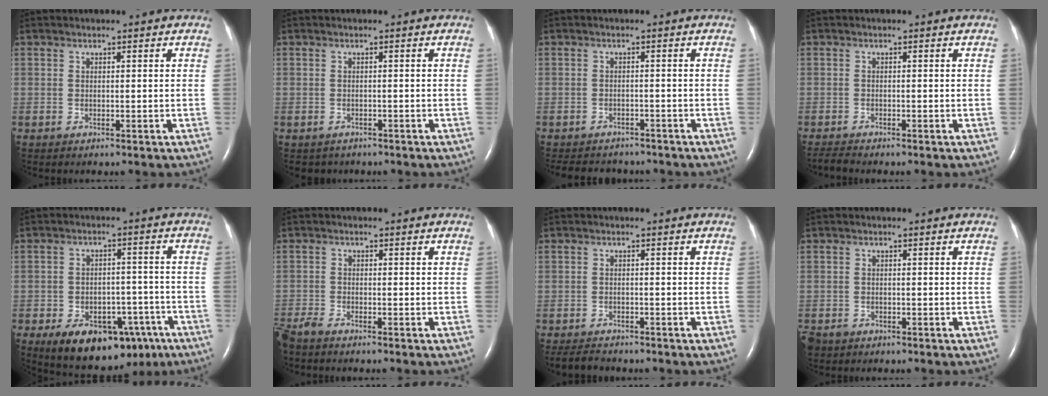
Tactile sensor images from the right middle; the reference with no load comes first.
{"total": 2.4, "force": [-1.9, 1.3, -0.3], "torque": [-0.006, 0.002, -0.028]}
{"total": 8.5, "force": [-7.7, 3.2, 1.9], "torque": [-0.036, 0.001, -0.097]}
{"total": 1.5, "force": [-1.4, -0.3, 0.2], "torque": [-0.012, -0.010, -0.028]}
{"total": 16.4, "force": [-10.0, 8.9, 9.5], "torque": [-0.140, 0.016, -0.137]}
{"total": 3.6, "force": [-3.3, 0.2, 1.4], "torque": [-0.029, -0.013, -0.065]}
{"total": 4.1, "force": [-3.9, 1.0, 1.0], "torque": [-0.020, -0.013, -0.062]}
{"total": 3.0, "force": [-2.2, 1.8, 0.6], "torque": [-0.015, 0.000, -0.039]}